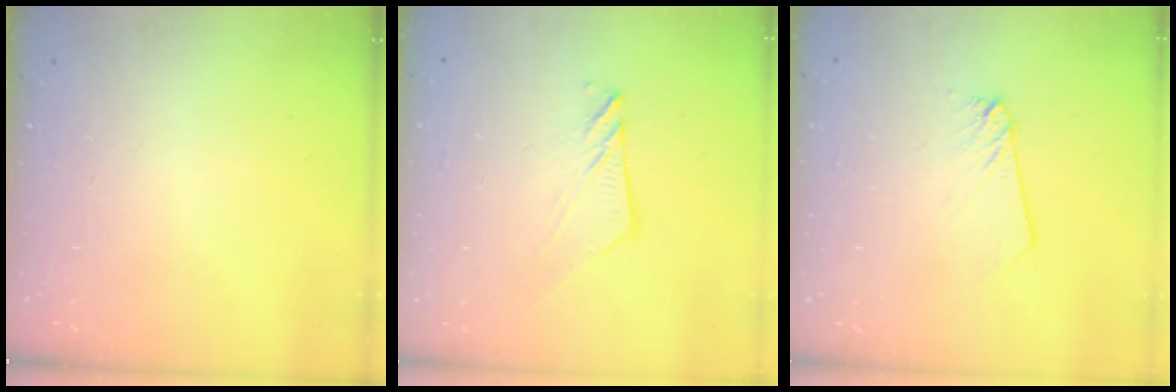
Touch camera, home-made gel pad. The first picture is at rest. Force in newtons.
{"total": 7.5, "press": 7.5, "slide": 0.3}
{"total": 1.7, "press": 1.7, "slide": 0.1}